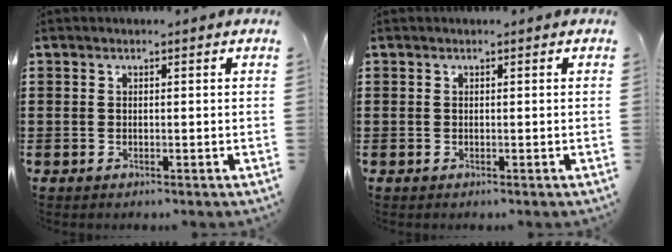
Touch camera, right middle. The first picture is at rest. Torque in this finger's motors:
{"motor_torque": [-0.87, -0.87, -0.06, 0.00]}